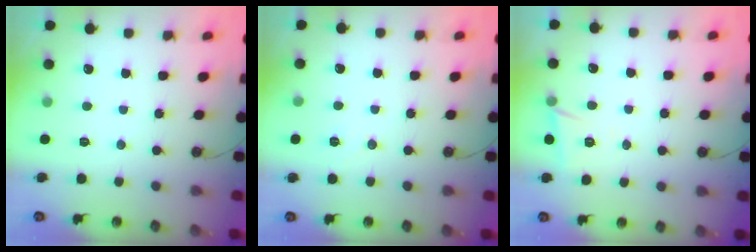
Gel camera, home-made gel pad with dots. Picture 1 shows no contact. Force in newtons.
{"total": 4.8, "press": 3.2, "slide": 3.7}
{"total": 5.7, "press": 4.1, "slide": 4.0}